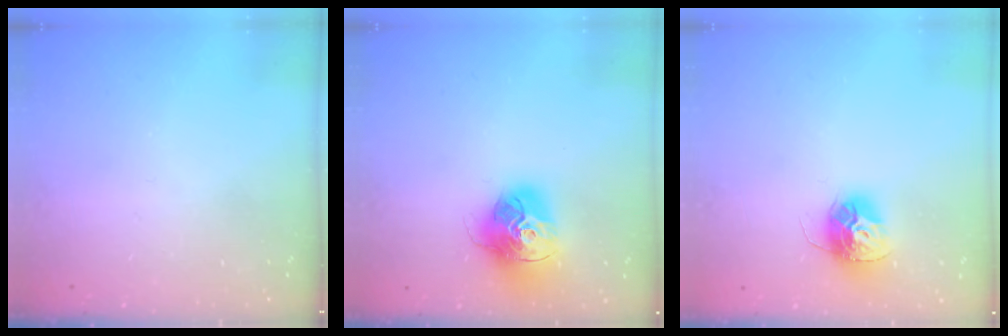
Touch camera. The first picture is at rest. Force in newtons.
{"total": 16.1, "press": 16.0, "slide": 1.6}
{"total": 14.0, "press": 13.9, "slide": 1.1}